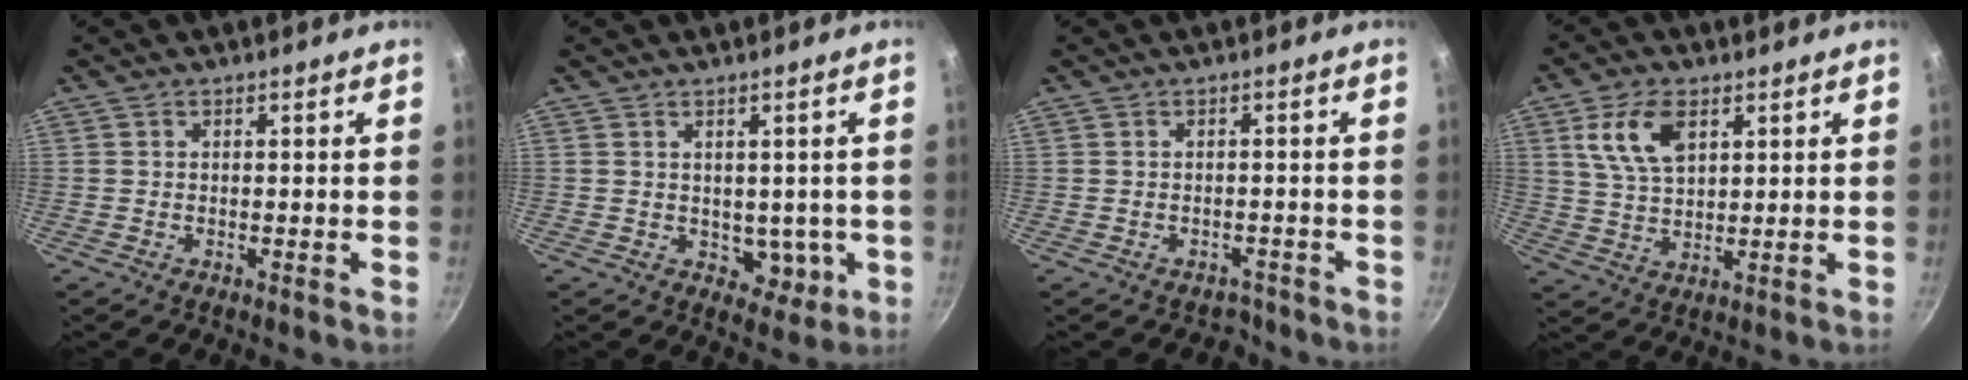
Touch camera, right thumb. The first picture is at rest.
{"total": 4.8, "force": [0.1, 3.7, 3.1], "torque": [-0.017, 0.002, 0.014]}
{"total": 2.1, "force": [-1.7, 1.3, -0.3], "torque": [0.027, 0.032, -0.012]}
{"total": 9.4, "force": [3.8, 5.2, 6.9], "torque": [-0.125, -0.009, 0.076]}